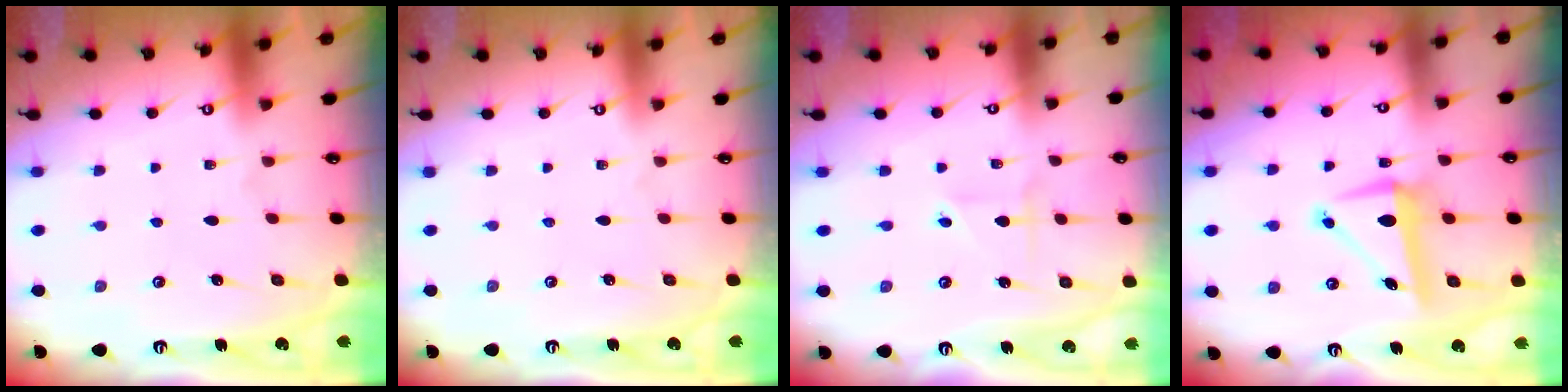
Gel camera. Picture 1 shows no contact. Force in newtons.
{"total": 0.0}
{"total": 2.1, "press": 1.8, "slide": 1.1}
{"total": 8.0, "press": 7.9, "slide": 1.4}